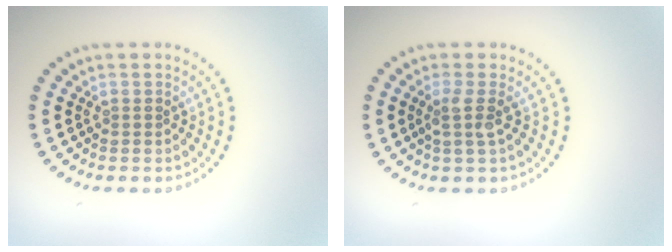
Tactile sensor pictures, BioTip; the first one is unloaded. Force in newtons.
{"total": 1.8, "press": 1.3, "slide": 1.3}